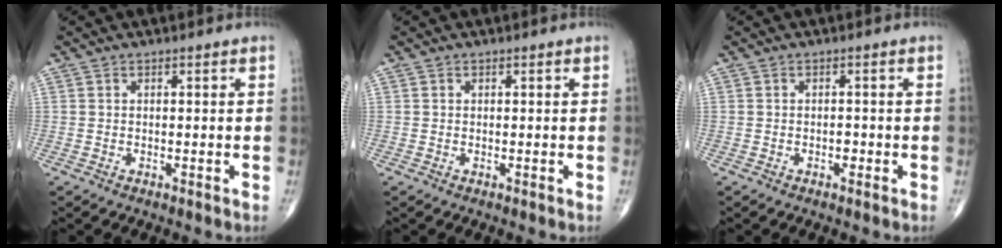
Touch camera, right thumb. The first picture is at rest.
{"total": 0.0}
{"total": 1.1, "force": [-0.5, 0.7, 0.7], "torque": [-0.003, 0.003, -0.010]}